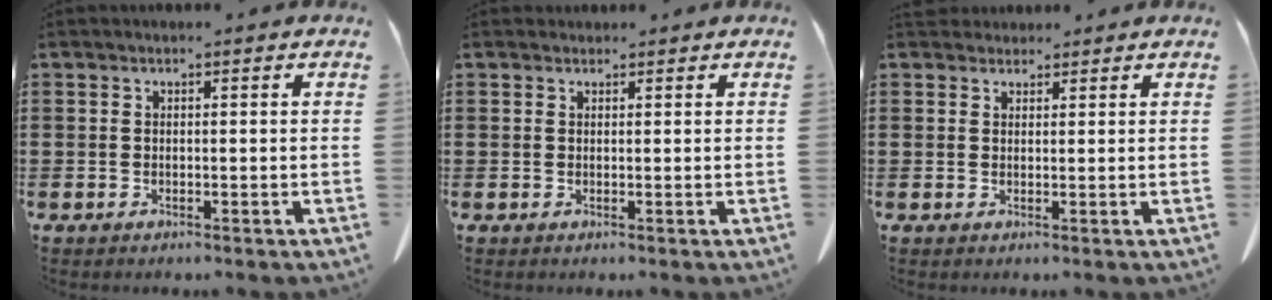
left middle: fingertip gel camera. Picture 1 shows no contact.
{"total": 0.8, "force": [0.7, 0.3, 0.0], "torque": [0.007, -0.004, 0.014]}
{"total": 2.0, "force": [1.8, 0.8, 0.2], "torque": [-0.009, 0.003, 0.036]}